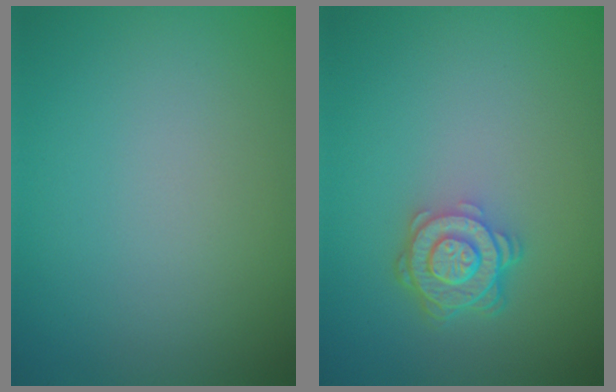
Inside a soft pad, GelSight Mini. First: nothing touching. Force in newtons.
{"total": 4.1, "press": 3.1, "slide": 2.6}